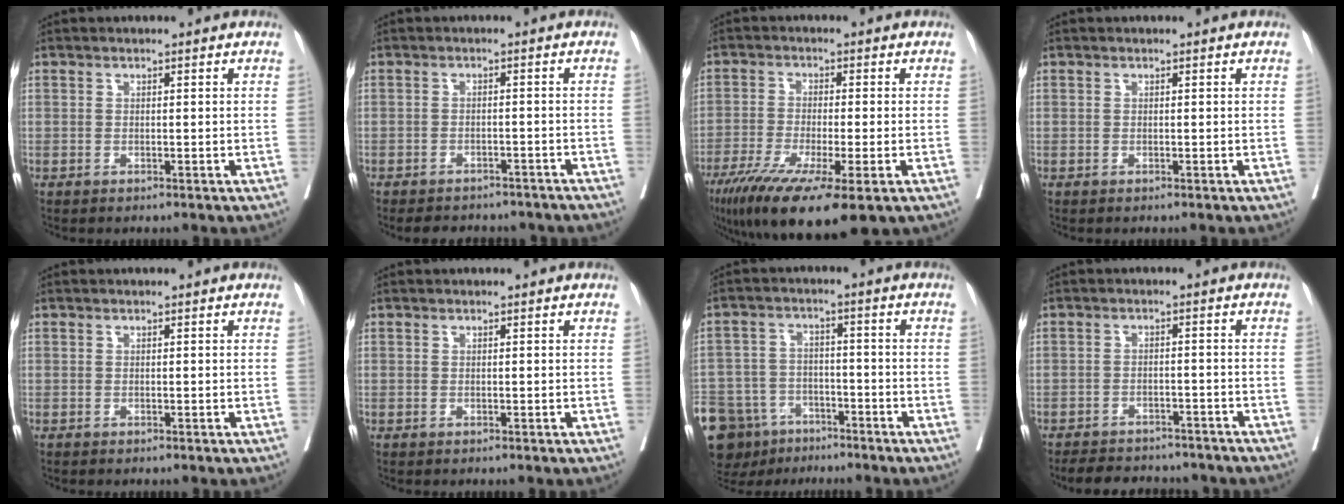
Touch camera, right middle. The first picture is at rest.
{"total": 11.6, "force": [-10.2, 3.9, 3.8], "torque": [-0.063, 0.003, -0.111]}
{"total": 14.9, "force": [-9.3, 2.1, 11.4], "torque": [-0.182, -0.041, -0.152]}
{"total": 0.0}
{"total": 0.0}
{"total": 0.0}
{"total": 17.0, "force": [-11.3, 10.8, 6.8], "torque": [-0.182, -0.002, -0.176]}
{"total": 13.4, "force": [-11.8, 4.5, 4.5], "torque": [-0.083, 0.005, -0.144]}